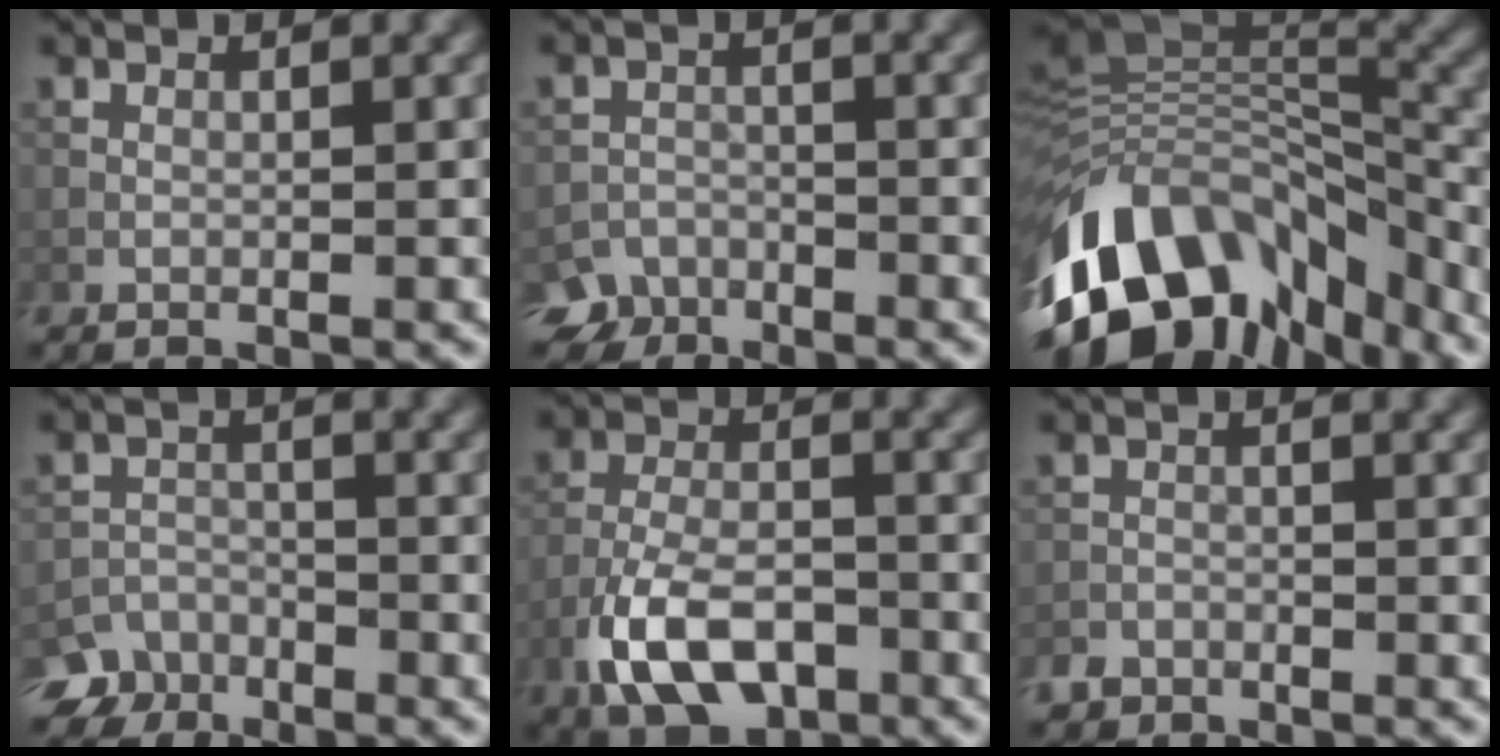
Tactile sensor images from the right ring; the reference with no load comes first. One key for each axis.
{"total": 4.4, "fx": -3.6, "fy": 2.5, "fz": 0.3, "tx": 0.007, "ty": -0.004, "tz": -0.054}
{"total": 15.0, "fx": -7.1, "fy": 8.9, "fz": 9.8, "tx": -0.186, "ty": 0.014, "tz": -0.119}
{"total": 4.6, "fx": -3.8, "fy": 2.6, "fz": 0.1, "tx": 0.018, "ty": -0.004, "tz": -0.059}
{"total": 7.6, "fx": -4.0, "fy": 3.9, "fz": 5.1, "tx": -0.101, "ty": -0.001, "tz": -0.082}
{"total": 1.8, "fx": -1.5, "fy": 1.0, "fz": -0.1, "tx": 0.004, "ty": 0.005, "tz": -0.026}